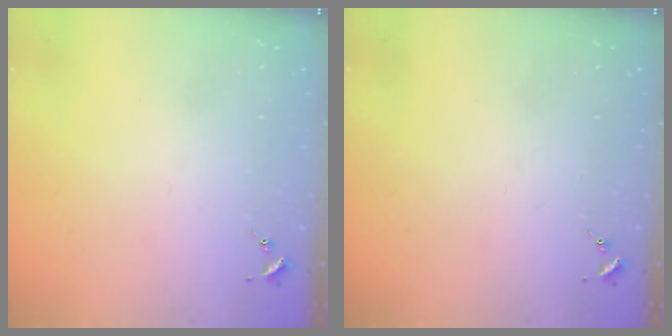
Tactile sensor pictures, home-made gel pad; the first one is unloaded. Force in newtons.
{"total": 0.0}